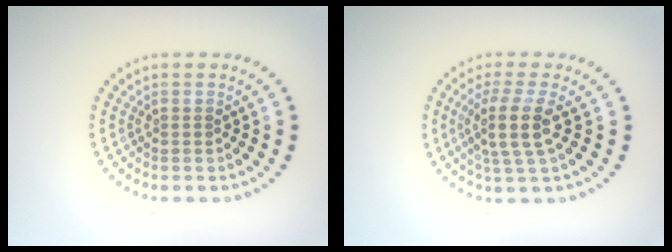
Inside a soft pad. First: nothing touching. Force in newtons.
{"total": 3.6, "press": 3.0, "slide": 1.9}